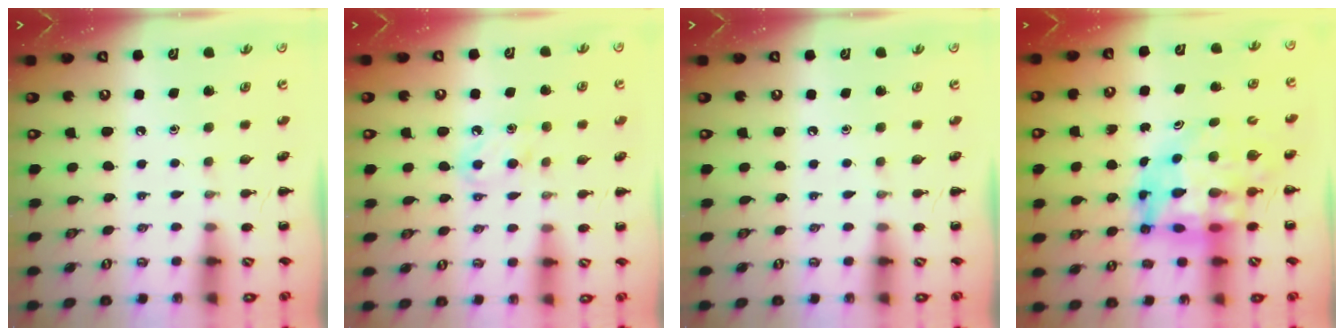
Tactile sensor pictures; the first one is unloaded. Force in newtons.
{"total": 5.1, "press": 4.8, "slide": 1.6}
{"total": 0.0}
{"total": 12.8, "press": 12.3, "slide": 3.7}